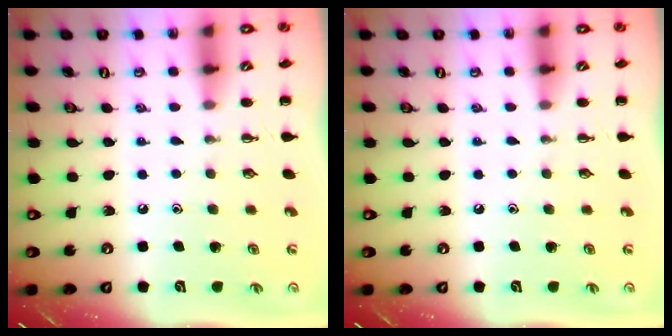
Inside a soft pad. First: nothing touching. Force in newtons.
{"total": 0.0}